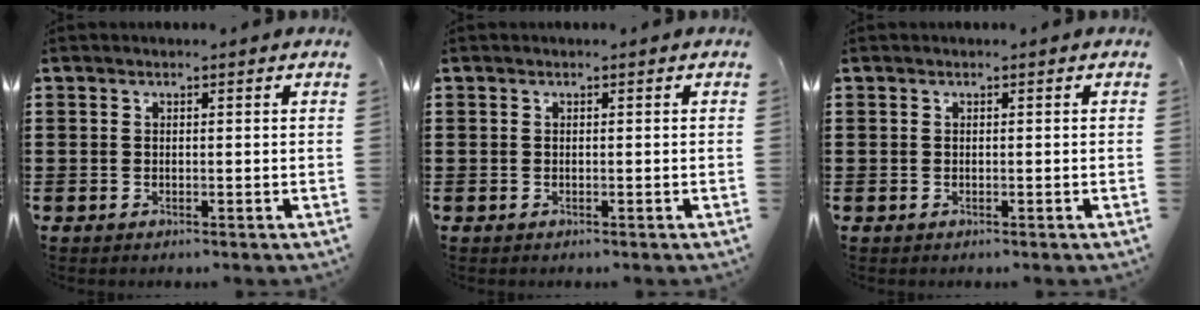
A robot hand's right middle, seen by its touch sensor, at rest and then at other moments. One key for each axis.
{"total": 0.0}
{"total": 0.0}